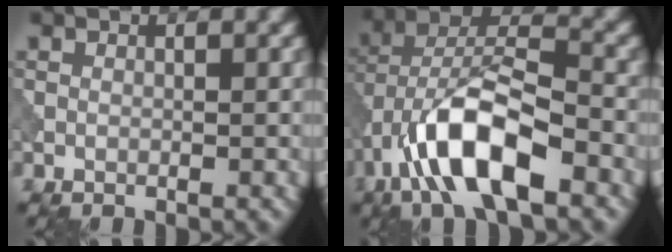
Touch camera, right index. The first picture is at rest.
{"total": 10.3, "force": [-4.9, 3.9, 8.2], "torque": [-0.151, 0.014, -0.092]}